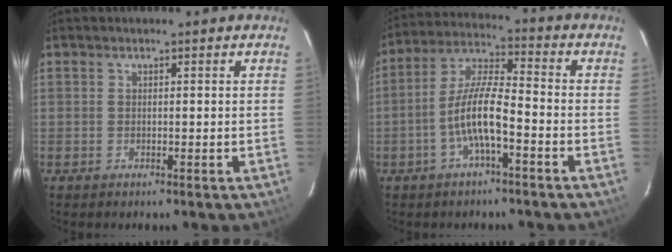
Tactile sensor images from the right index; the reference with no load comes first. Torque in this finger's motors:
{"motor_torque": [1.54, -0.60, 1.01, 0.21]}